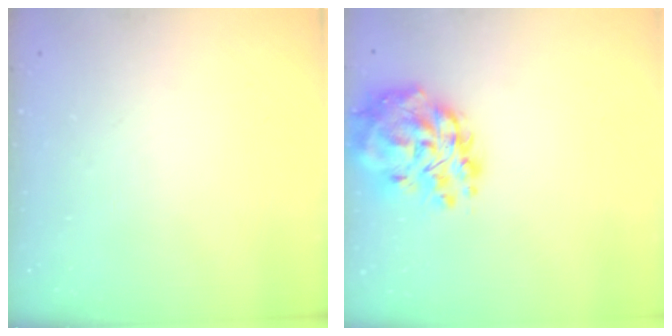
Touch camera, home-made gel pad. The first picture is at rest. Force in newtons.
{"total": 17.0, "press": 16.2, "slide": 5.2}